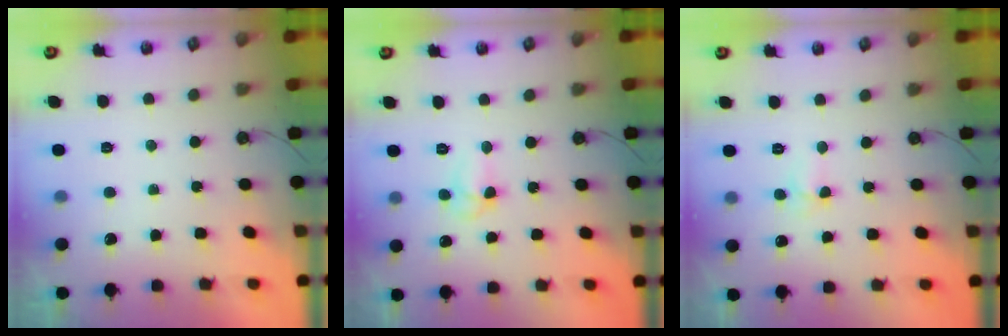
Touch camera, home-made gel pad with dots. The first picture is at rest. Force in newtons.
{"total": 4.5, "press": 4.5, "slide": 0.8}
{"total": 3.8, "press": 2.2, "slide": 3.1}